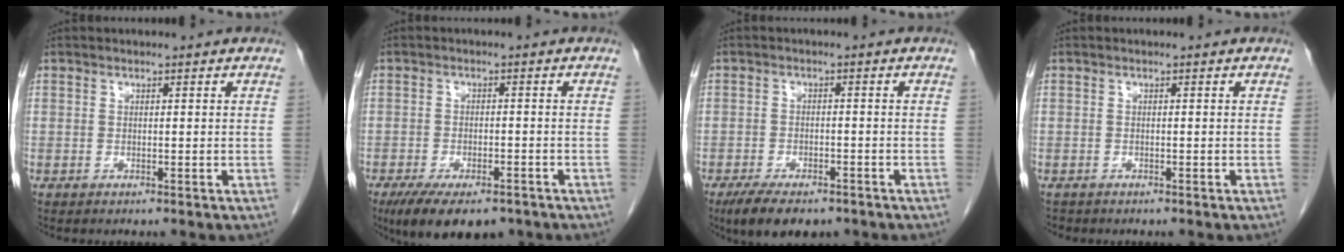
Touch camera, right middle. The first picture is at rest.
{"total": 10.8, "force": [-7.8, 4.2, 6.3], "torque": [-0.099, -0.010, -0.116]}
{"total": 8.4, "force": [-6.2, 3.4, 4.7], "torque": [-0.071, -0.006, -0.093]}
{"total": 0.7, "force": [-0.6, 0.4, 0.0], "torque": [-0.008, 0.000, -0.010]}